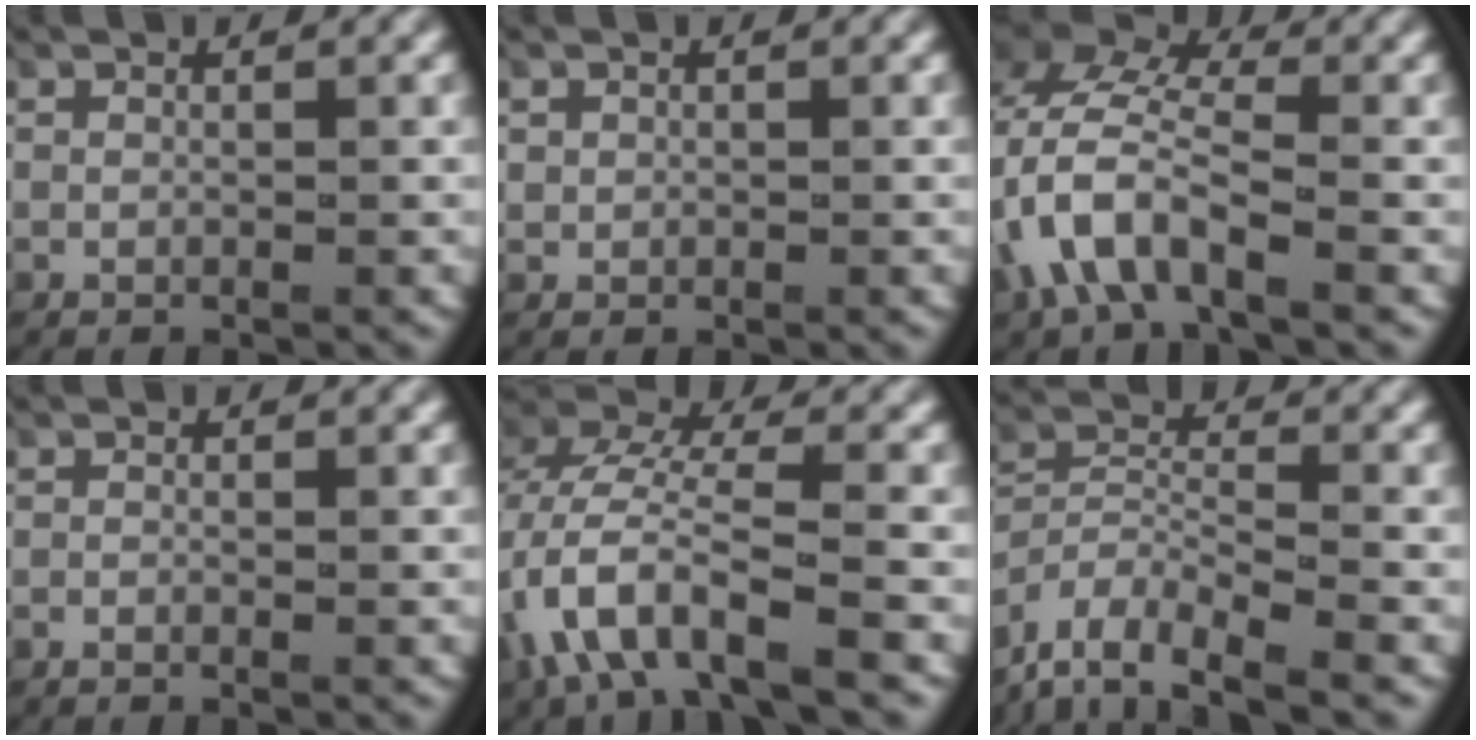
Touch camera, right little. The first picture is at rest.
{"total": 0.9, "force": [0.2, 0.8, 0.3], "torque": [-0.014, -0.005, 0.006]}
{"total": 8.7, "force": [0.8, 6.0, 6.3], "torque": [-0.141, -0.003, 0.006]}
{"total": 0.9, "force": [-0.8, 0.4, 0.3], "torque": [-0.011, -0.003, -0.016]}
{"total": 6.3, "force": [-0.9, 3.5, 5.1], "torque": [-0.130, -0.014, -0.009]}
{"total": 8.6, "force": [-5.6, 5.2, 4.0], "torque": [-0.095, -0.037, -0.090]}